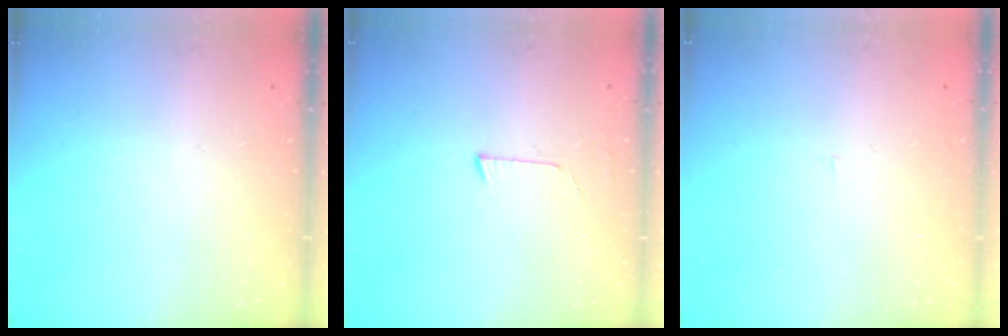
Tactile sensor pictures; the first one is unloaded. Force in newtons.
{"total": 2.7, "press": 2.7, "slide": 0.2}
{"total": 1.8, "press": 1.8, "slide": 0.1}